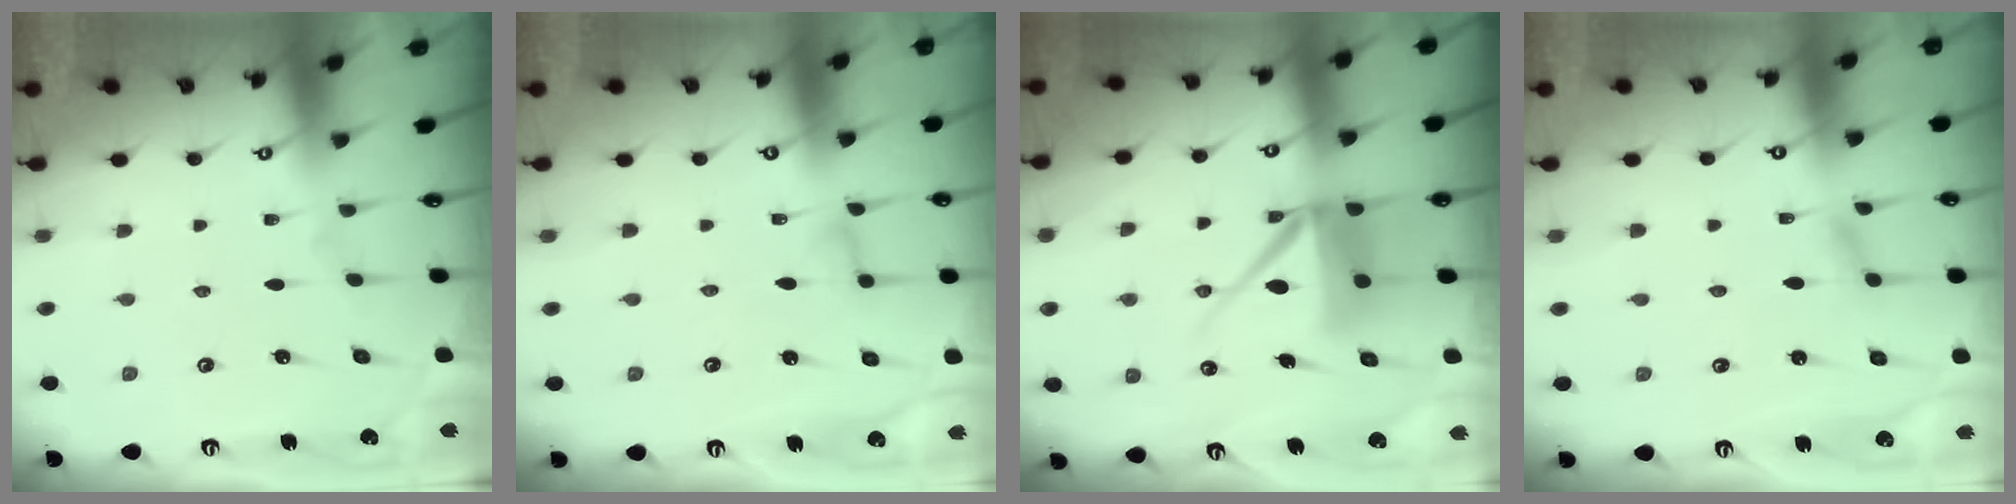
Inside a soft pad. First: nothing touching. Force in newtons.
{"total": 3.0, "press": 3.0, "slide": 0.3}
{"total": 11.3, "press": 11.2, "slide": 1.6}
{"total": 2.5, "press": 2.5, "slide": 0.2}